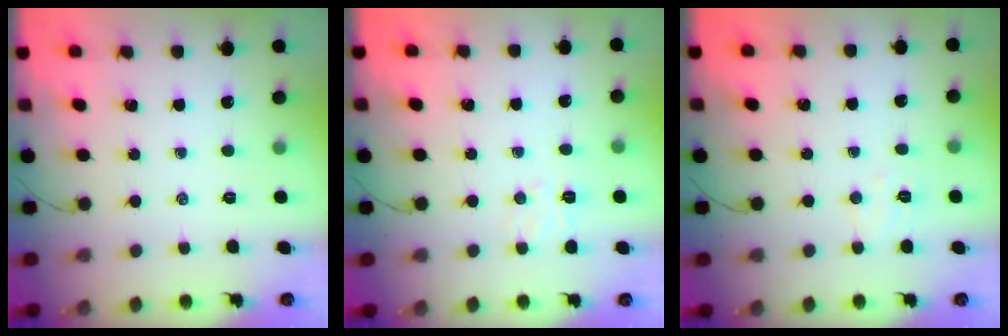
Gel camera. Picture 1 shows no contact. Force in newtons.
{"total": 5.5, "press": 5.3, "slide": 1.4}
{"total": 5.2, "press": 5.0, "slide": 1.1}